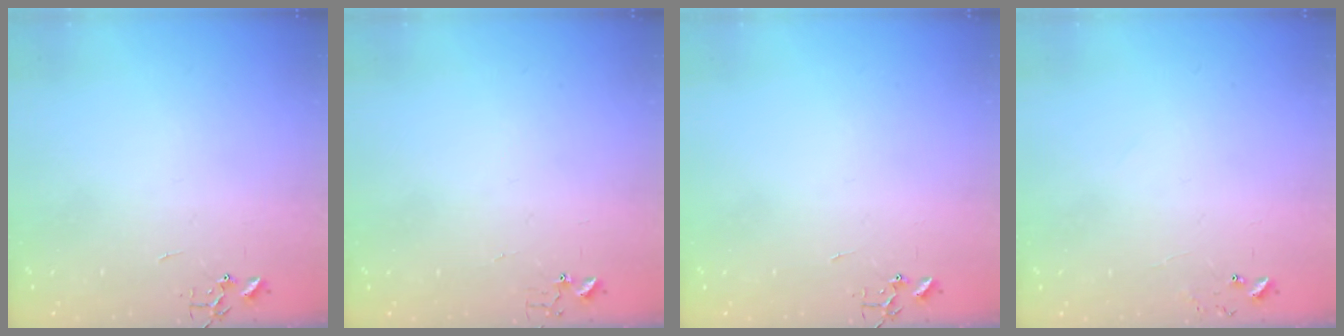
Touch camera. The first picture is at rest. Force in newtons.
{"total": 3.9, "press": 3.9, "slide": 0.3}
{"total": 0.0}
{"total": 6.3, "press": 6.3, "slide": 0.5}